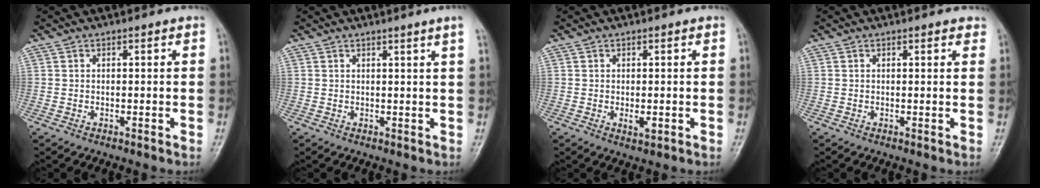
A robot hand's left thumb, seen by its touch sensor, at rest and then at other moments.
{"total": 2.6, "force": [1.8, -0.9, 1.7], "torque": [-0.024, -0.009, 0.026]}
{"total": 2.3, "force": [-0.2, 1.0, 2.0], "torque": [-0.029, -0.005, 0.000]}
{"total": 1.5, "force": [1.2, 0.5, 0.8], "torque": [-0.004, -0.001, 0.010]}